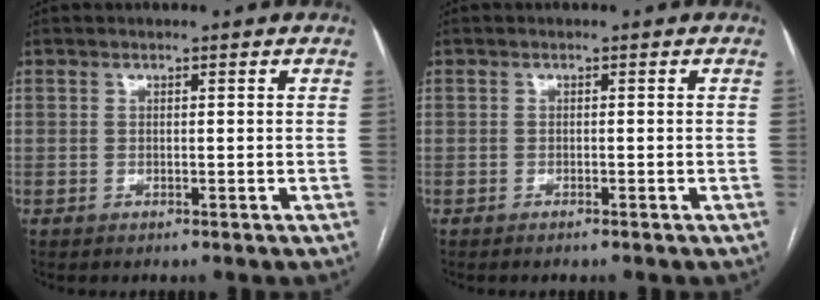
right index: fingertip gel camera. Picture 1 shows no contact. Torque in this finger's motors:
{"motor_torque": [-0.03, 0.05, 0.09, 0.01]}